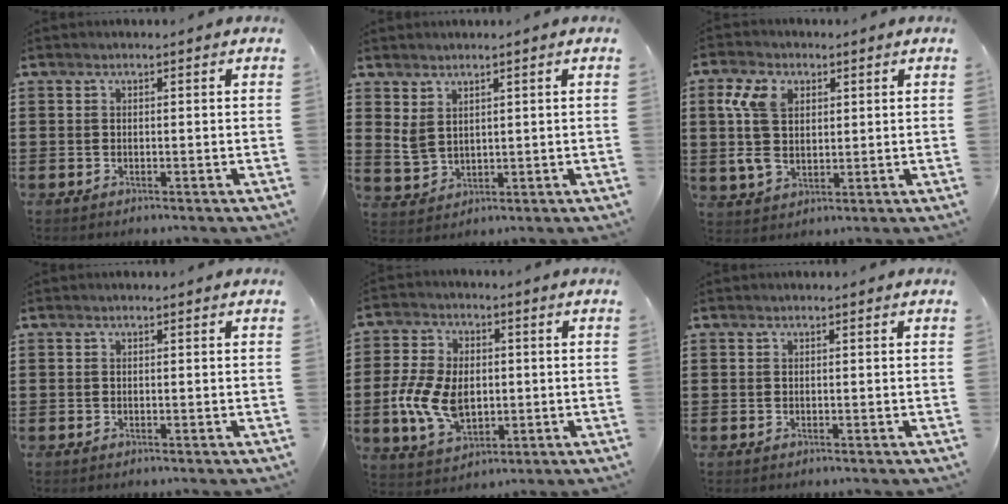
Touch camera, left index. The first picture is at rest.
{"total": 3.2, "force": [1.9, 2.1, 1.5], "torque": [-0.037, 0.007, 0.036]}
{"total": 8.5, "force": [2.2, 5.7, 5.9], "torque": [-0.153, 0.009, 0.035]}
{"total": 0.0}
{"total": 10.0, "force": [-1.2, 6.7, 7.3], "torque": [-0.174, 0.009, -0.023]}
{"total": 0.0}